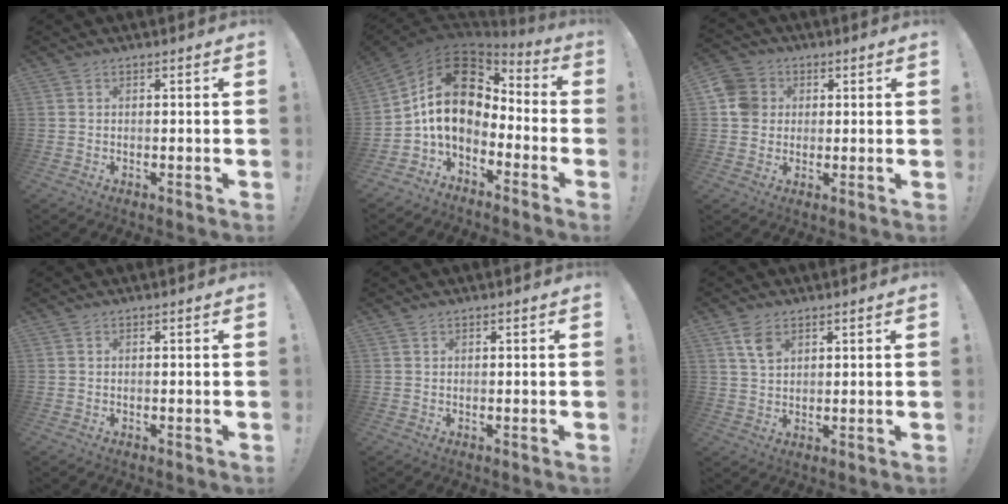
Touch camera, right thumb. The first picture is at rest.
{"total": 16.1, "force": [2.3, 10.7, 11.8], "torque": [-0.217, 0.005, 0.042]}
{"total": 7.7, "force": [1.2, 7.2, 2.6], "torque": [-0.049, 0.010, 0.027]}
{"total": 0.0}
{"total": 0.5, "force": [0.4, 0.2, 0.1], "torque": [0.002, -0.003, 0.007]}
{"total": 5.1, "force": [2.8, 2.9, 3.2], "torque": [-0.054, -0.012, 0.052]}